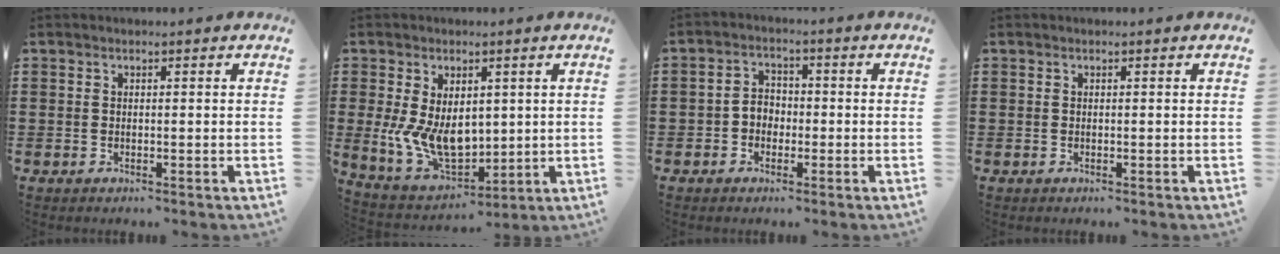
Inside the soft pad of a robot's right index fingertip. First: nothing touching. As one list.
[{"total": 9.4, "force": [0.8, 6.6, 6.6], "torque": [-0.129, 0.006, 0.020]}, {"total": 2.9, "force": [-1.3, 2.3, 1.2], "torque": [-0.030, 0.009, -0.029]}, {"total": 0.0}]